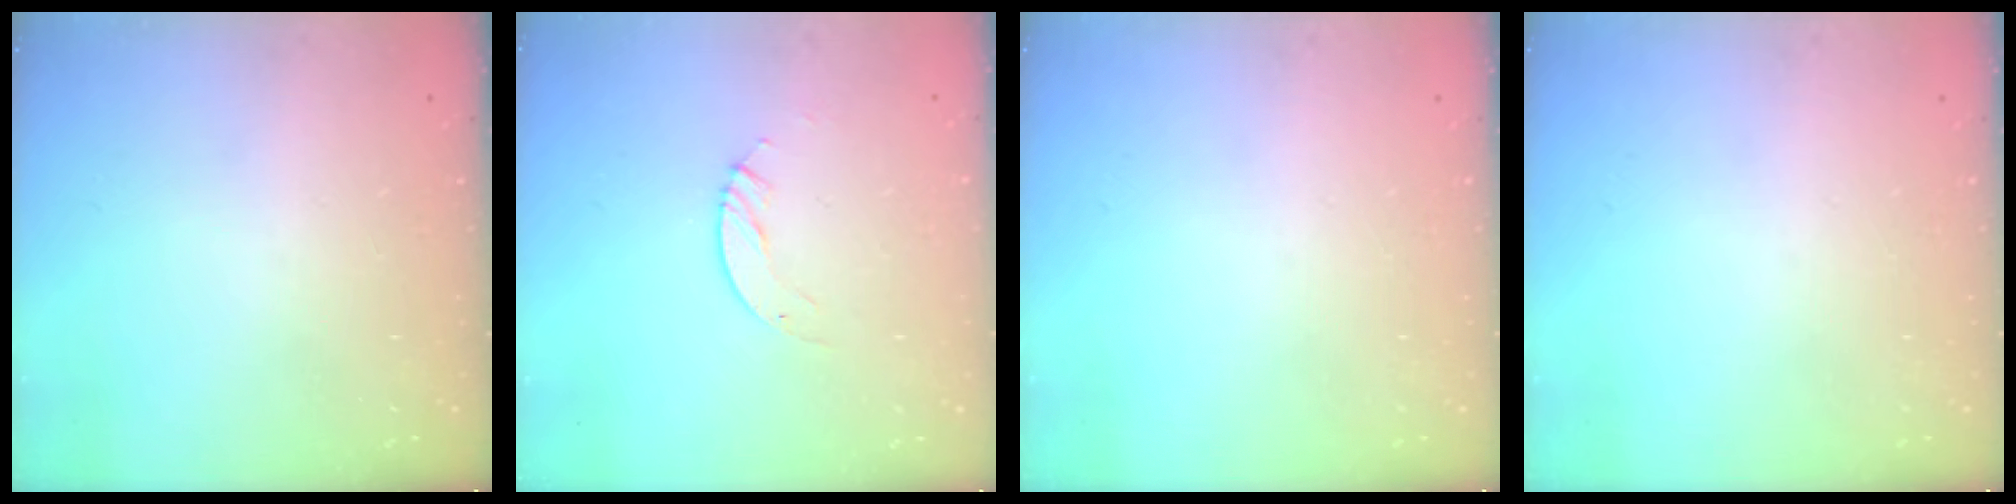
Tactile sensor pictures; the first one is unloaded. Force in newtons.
{"total": 3.3, "press": 3.3, "slide": 0.3}
{"total": 0.0}
{"total": 0.0}